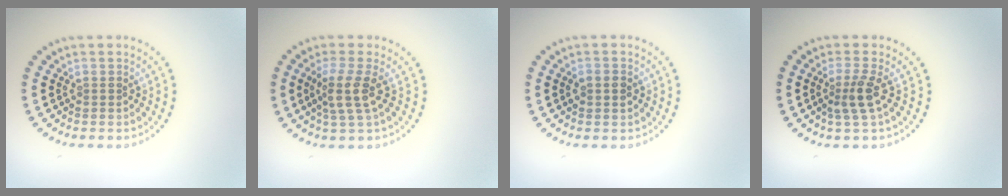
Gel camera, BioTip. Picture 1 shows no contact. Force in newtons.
{"total": 3.0, "press": 2.4, "slide": 1.7}
{"total": 1.8, "press": 1.8, "slide": 0.0}
{"total": 2.4, "press": 1.8, "slide": 1.6}